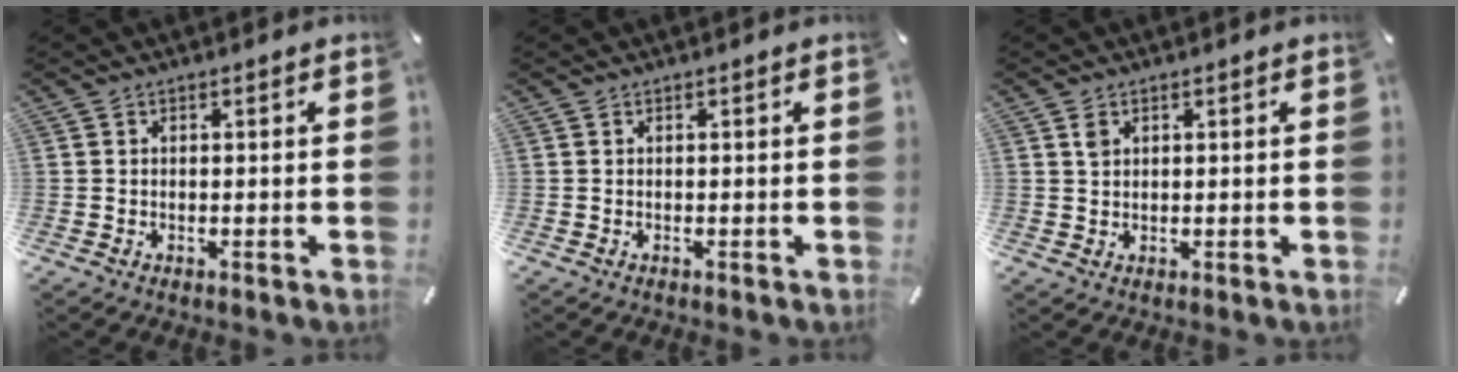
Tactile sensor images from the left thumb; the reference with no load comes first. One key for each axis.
{"total": 0.0}
{"total": 1.7, "fx": 1.0, "fy": 1.2, "fz": 0.8, "tx": -0.009, "ty": -0.003, "tz": 0.017}